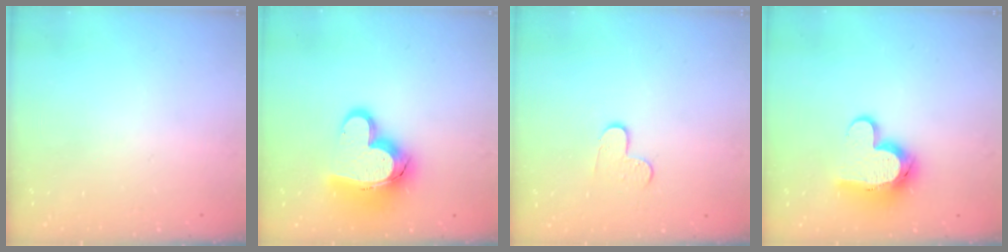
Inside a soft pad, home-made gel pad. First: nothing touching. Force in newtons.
{"total": 21.3, "press": 21.2, "slide": 1.9}
{"total": 7.3, "press": 7.2, "slide": 0.6}
{"total": 11.7, "press": 11.7, "slide": 0.8}